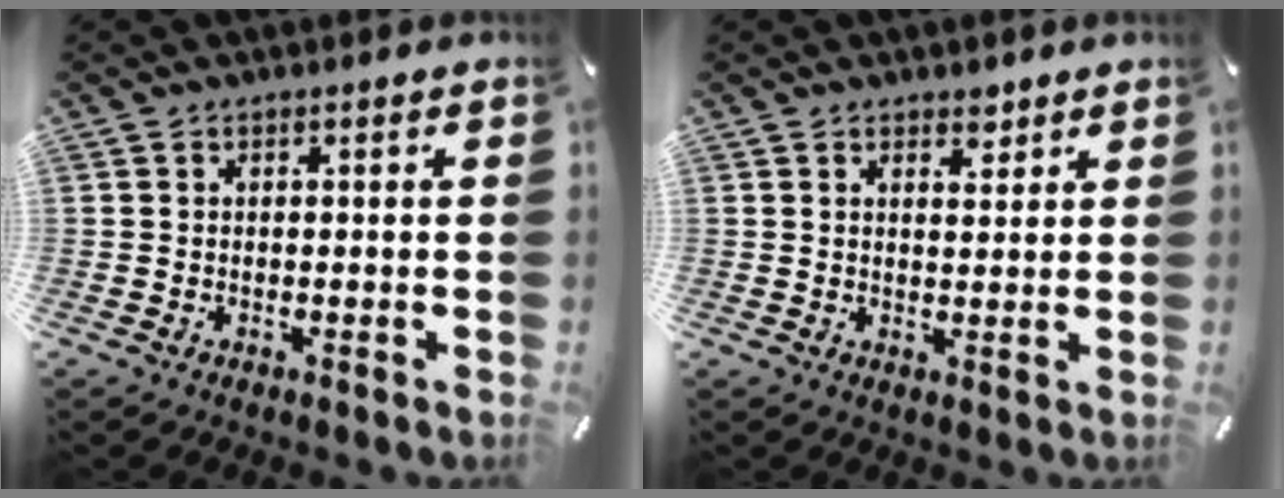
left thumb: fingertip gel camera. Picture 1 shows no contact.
{"total": 2.9, "force": [2.2, 1.7, 0.9], "torque": [0.003, -0.013, 0.036]}